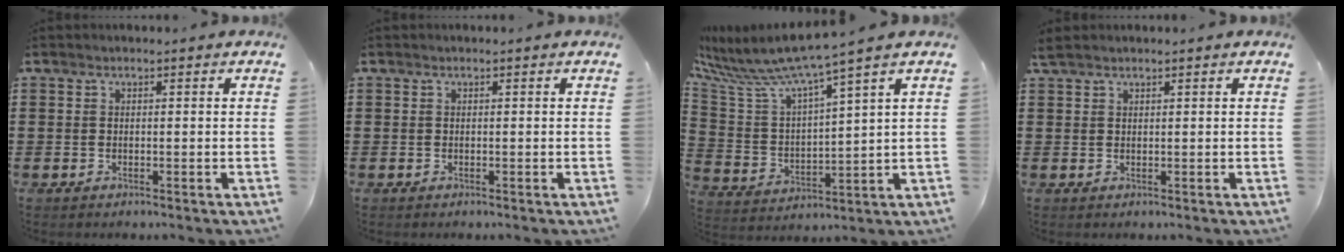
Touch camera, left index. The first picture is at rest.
{"total": 0.0}
{"total": 6.6, "force": [6.0, -0.4, 2.7], "torque": [-0.084, -0.050, 0.096]}
{"total": 1.2, "force": [1.1, 0.1, 0.6], "torque": [-0.015, 0.001, 0.021]}